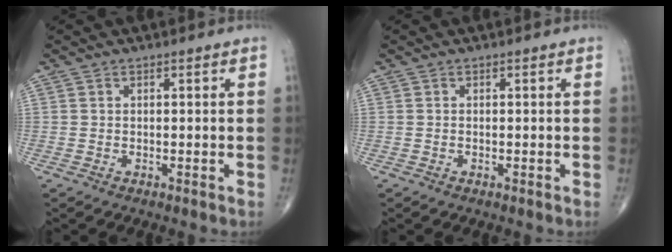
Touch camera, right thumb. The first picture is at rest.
{"total": 0.0}